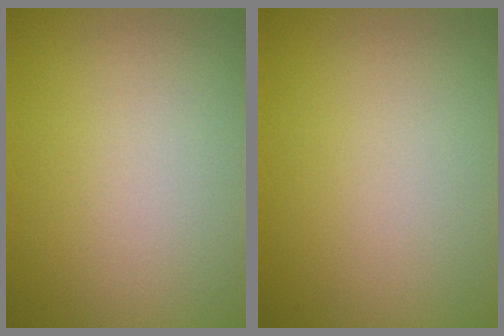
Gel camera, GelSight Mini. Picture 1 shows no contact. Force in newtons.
{"total": 0.0}